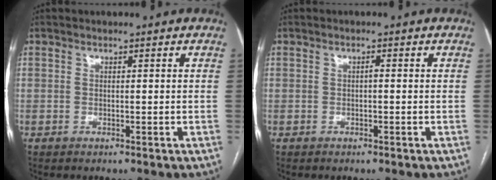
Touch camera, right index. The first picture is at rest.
{"total": 0.5, "force": [-0.1, 0.1, 0.5], "torque": [-0.009, 0.002, -0.002]}